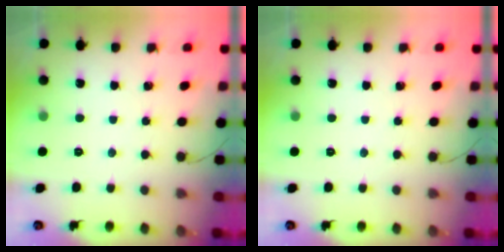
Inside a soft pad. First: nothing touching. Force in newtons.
{"total": 0.0}